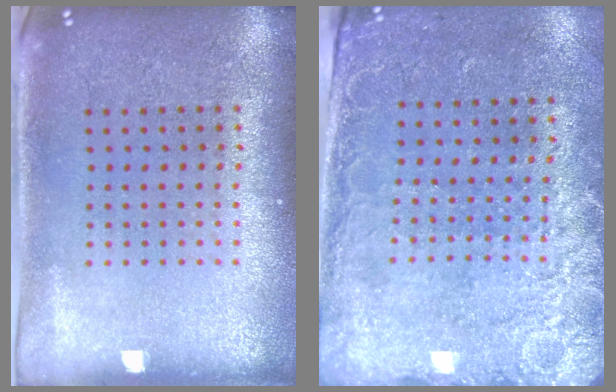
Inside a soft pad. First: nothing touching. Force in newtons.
{"total": 2.6, "press": 2.1, "slide": 1.4}